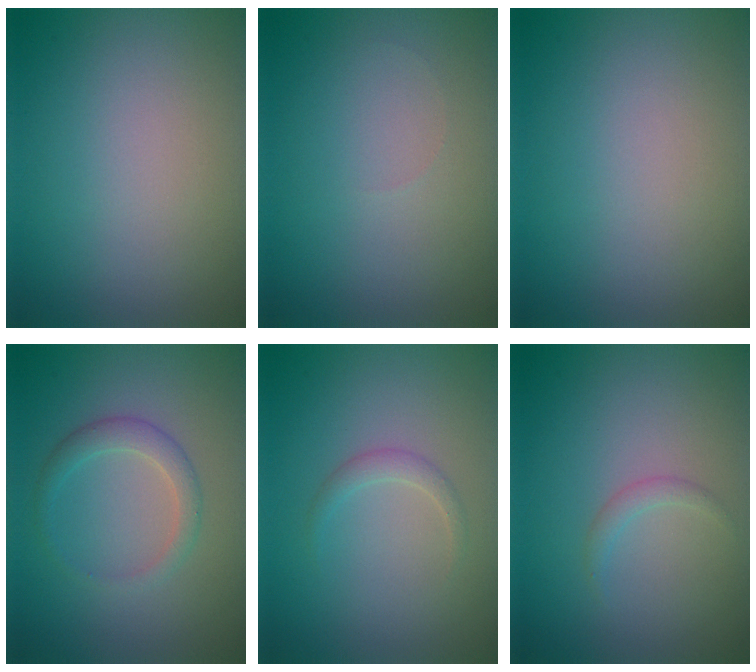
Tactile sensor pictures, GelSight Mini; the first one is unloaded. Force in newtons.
{"total": 0.0}
{"total": 0.0}
{"total": 1.5, "press": 1.5, "slide": 0.0}
{"total": 1.1, "press": 1.1, "slide": 0.1}
{"total": 0.9, "press": 0.9, "slide": 0.1}